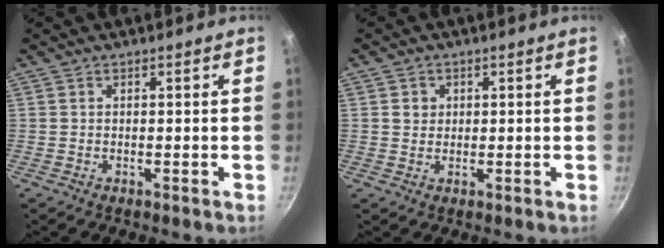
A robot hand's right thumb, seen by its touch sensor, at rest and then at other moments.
{"total": 2.4, "force": [0.6, 2.2, 0.7], "torque": [0.000, -0.001, 0.009]}